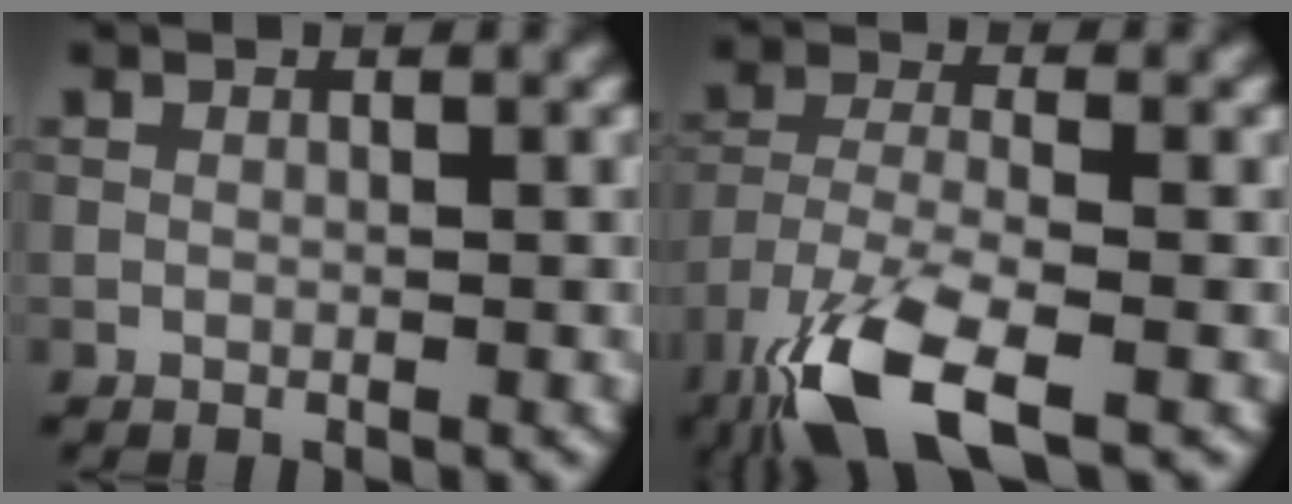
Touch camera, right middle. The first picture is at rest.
{"total": 8.8, "force": [-5.4, 3.0, 6.2], "torque": [-0.136, -0.019, -0.109]}